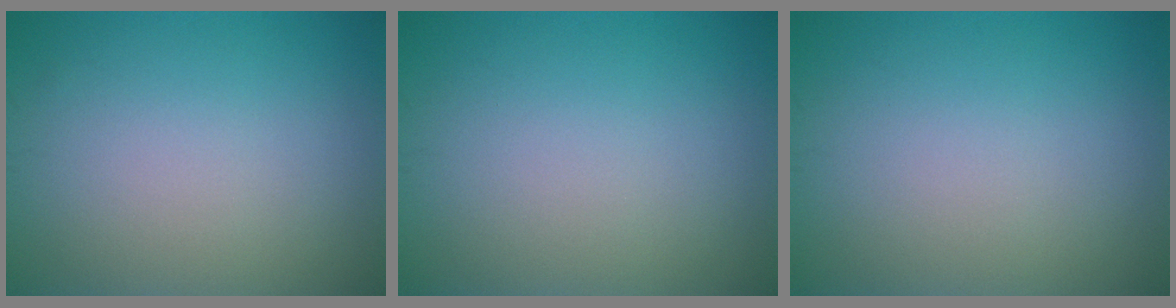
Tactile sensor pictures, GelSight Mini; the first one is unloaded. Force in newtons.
{"total": 0.0}
{"total": 0.0}